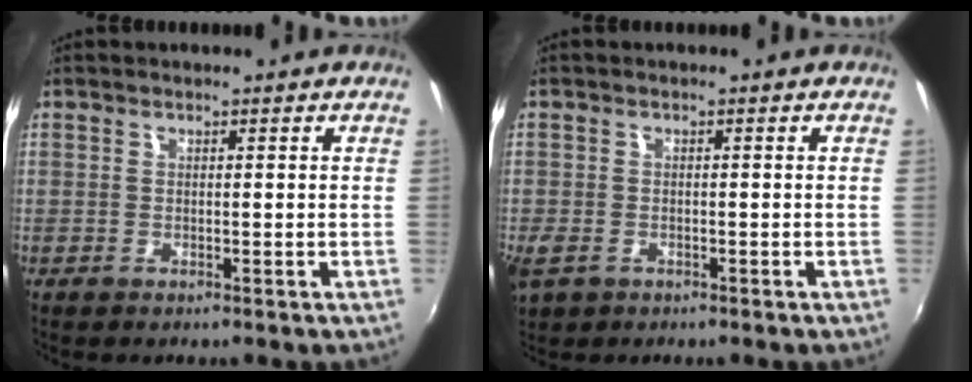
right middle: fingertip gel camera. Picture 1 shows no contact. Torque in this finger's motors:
{"motor_torque": [0.15, -0.19, 0.20, 0.08]}